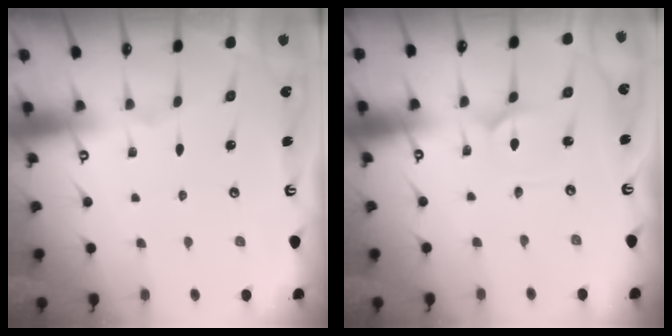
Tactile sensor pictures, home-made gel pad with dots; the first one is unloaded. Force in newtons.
{"total": 2.3, "press": 2.2, "slide": 0.3}